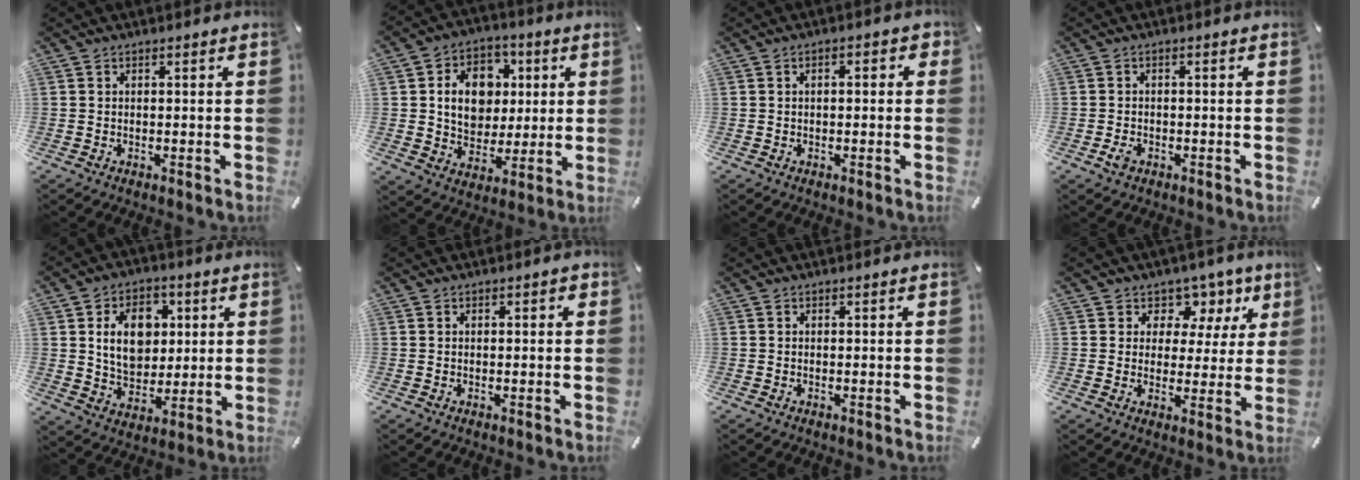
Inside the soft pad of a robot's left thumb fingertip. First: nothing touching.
{"total": 12.9, "force": [1.8, 11.0, 6.4], "torque": [-0.105, 0.010, 0.040]}
{"total": 2.5, "force": [-0.4, 1.3, 2.1], "torque": [-0.030, 0.006, -0.010]}
{"total": 2.2, "force": [-1.1, 1.4, 1.4], "torque": [-0.032, 0.003, -0.021]}
{"total": 12.0, "force": [2.8, 9.6, 6.8], "torque": [-0.110, 0.006, 0.050]}
{"total": 0.8, "force": [0.1, 0.5, 0.7], "torque": [-0.012, 0.004, 0.000]}
{"total": 0.0}
{"total": 8.4, "force": [4.4, 6.6, 2.8], "torque": [-0.028, -0.035, 0.075]}